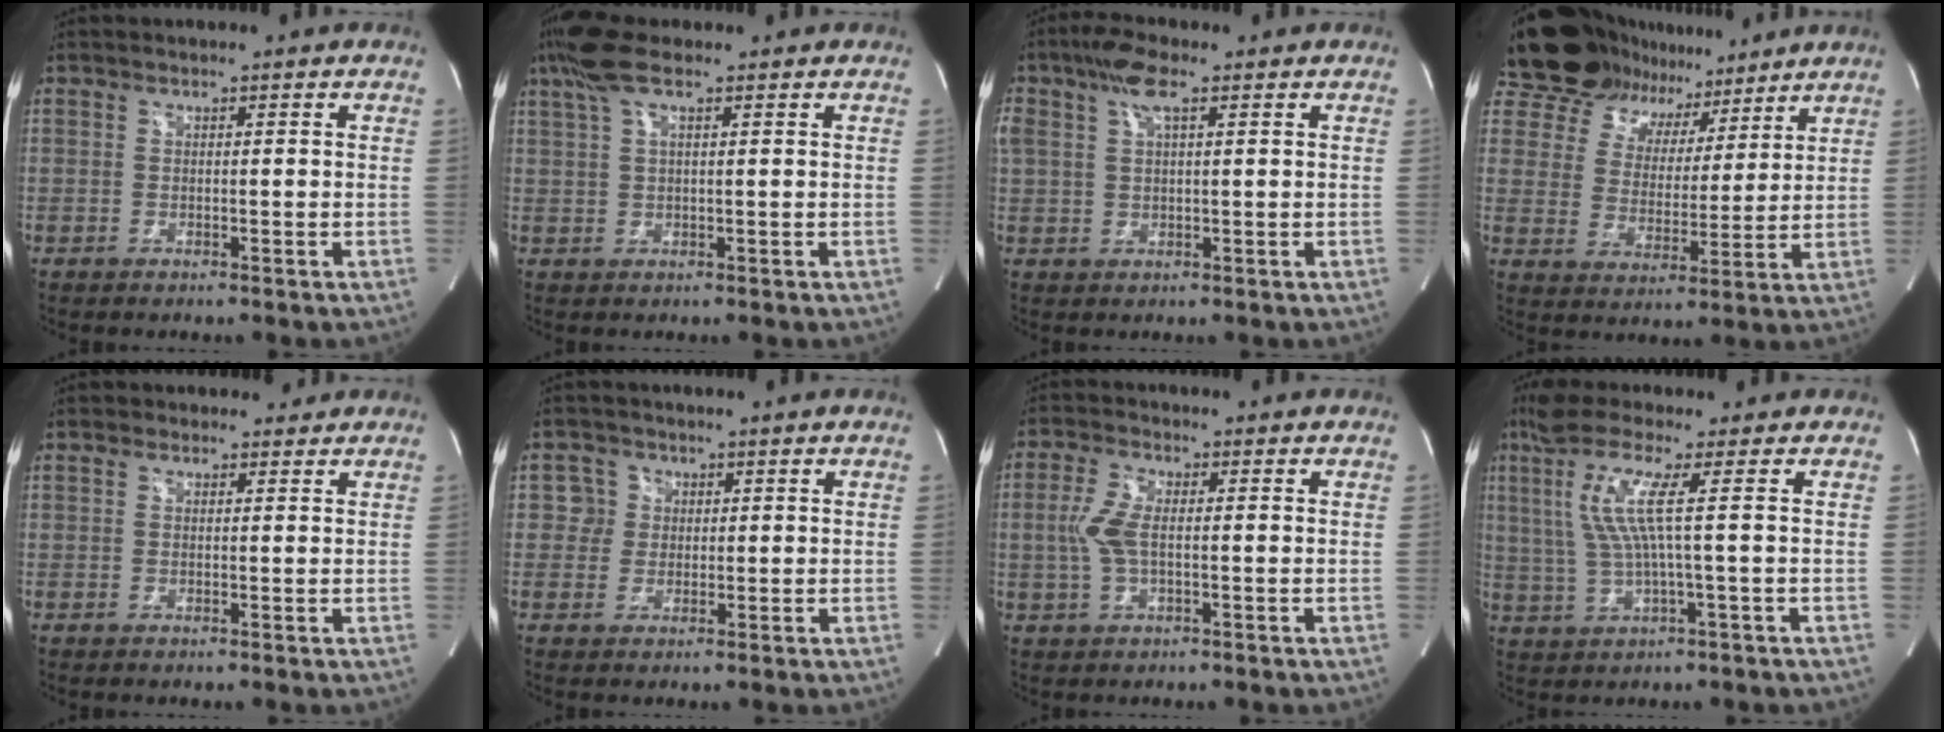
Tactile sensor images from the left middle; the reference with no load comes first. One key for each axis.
{"total": 6.2, "fx": 4.1, "fy": 1.3, "fz": 4.5, "tx": -0.105, "ty": 0.033, "tz": 0.079}
{"total": 6.8, "fx": 3.5, "fy": 2.2, "fz": 5.4, "tx": -0.128, "ty": 0.025, "tz": 0.069}
{"total": 15.3, "fx": 12.7, "fy": 7.4, "fz": 4.2, "tx": -0.073, "ty": 0.025, "tz": 0.200}
{"total": 1.8, "fx": 1.5, "fy": 1.1, "fz": -0.2, "tx": 0.011, "ty": 0.007, "tz": 0.016}
{"total": 2.8, "fx": 0.7, "fy": 2.7, "fz": 0.0, "tx": 0.006, "ty": 0.006, "tz": 0.010}
{"total": 4.7, "fx": -0.1, "fy": 1.6, "fz": 4.4, "tx": -0.112, "ty": 0.005, "tz": -0.003}
{"total": 8.4, "fx": 2.3, "fy": -0.8, "fz": 8.0, "tx": -0.172, "ty": 0.011, "tz": 0.046}